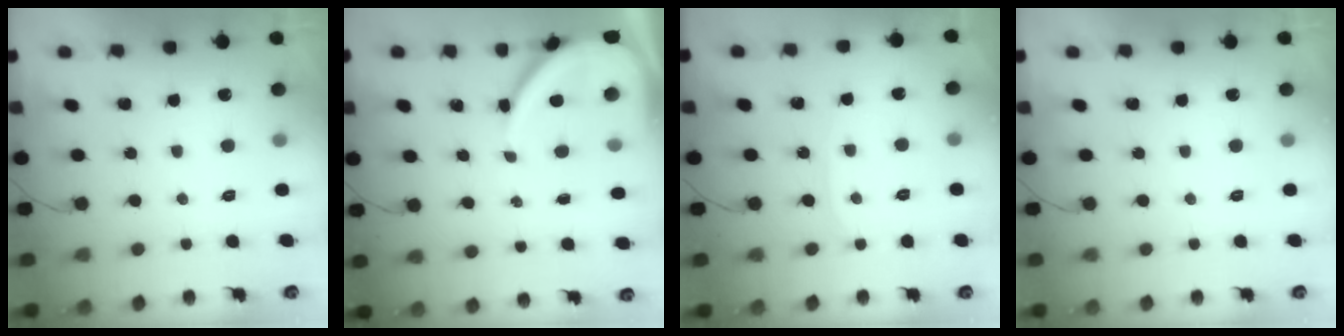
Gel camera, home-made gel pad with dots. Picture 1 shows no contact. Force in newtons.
{"total": 8.7, "press": 8.6, "slide": 1.0}
{"total": 3.6, "press": 3.6, "slide": 0.3}
{"total": 0.0}